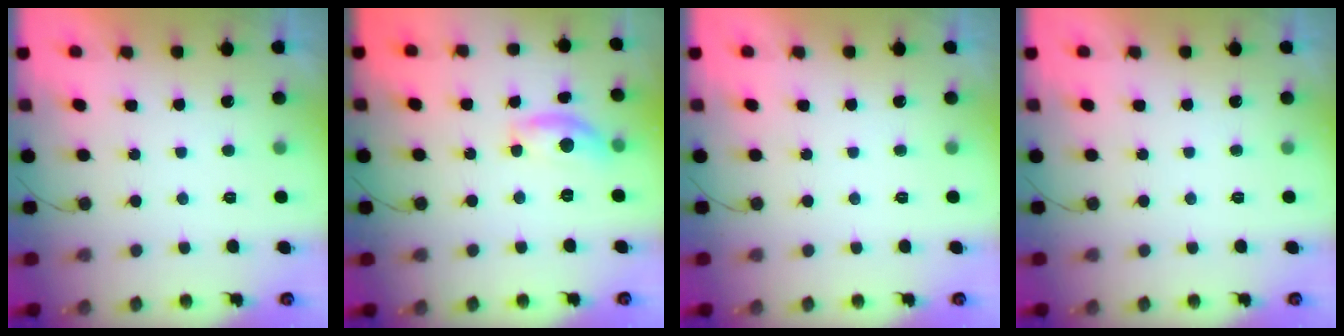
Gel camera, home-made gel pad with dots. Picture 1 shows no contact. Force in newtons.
{"total": 9.6, "press": 9.6, "slide": 0.6}
{"total": 0.0}
{"total": 0.0}